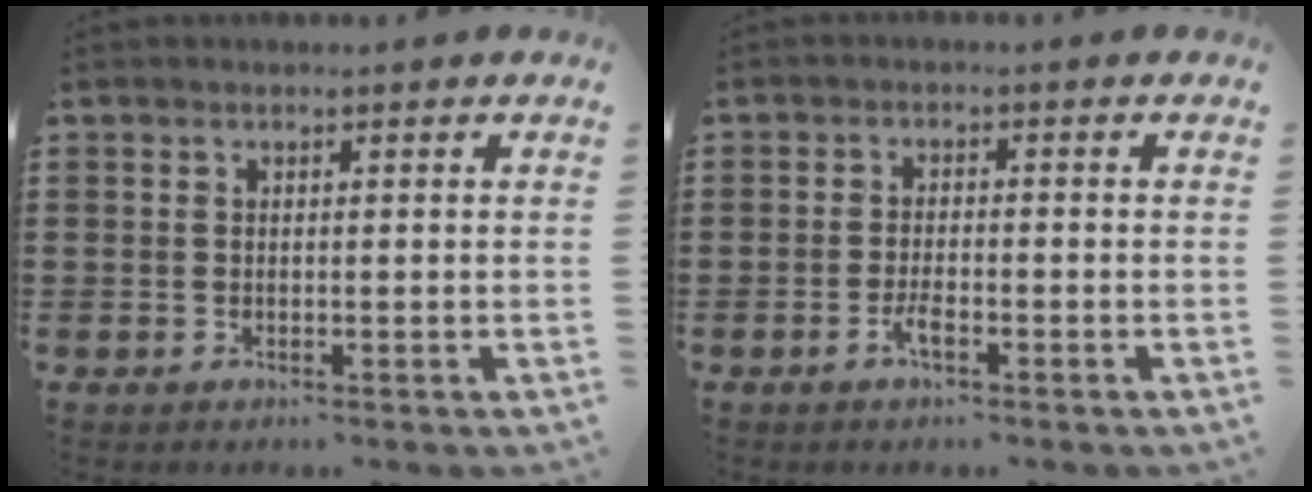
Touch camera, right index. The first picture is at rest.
{"total": 2.5, "force": [-1.4, 0.6, 2.0], "torque": [-0.042, 0.000, -0.029]}